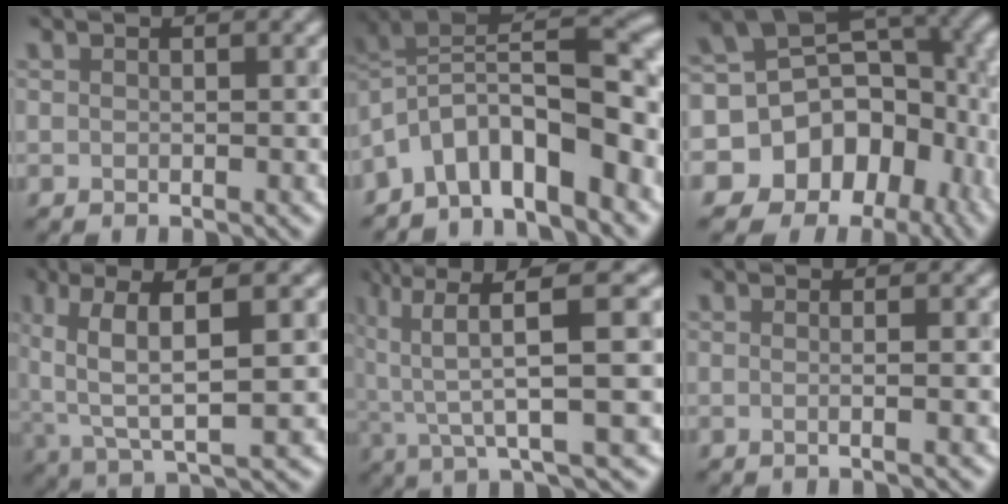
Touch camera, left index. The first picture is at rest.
{"total": 9.3, "force": [-6.2, 2.7, 6.4], "torque": [-0.111, -0.001, -0.070]}
{"total": 15.0, "force": [-7.4, 11.3, 6.5], "torque": [-0.122, -0.017, -0.067]}
{"total": 6.1, "force": [1.1, 1.2, 5.9], "torque": [-0.145, -0.006, 0.058]}
{"total": 6.7, "force": [0.9, 0.0, 6.6], "torque": [-0.132, 0.005, 0.058]}
{"total": 1.7, "force": [-0.2, 0.5, 1.6], "torque": [-0.011, 0.005, -0.015]}